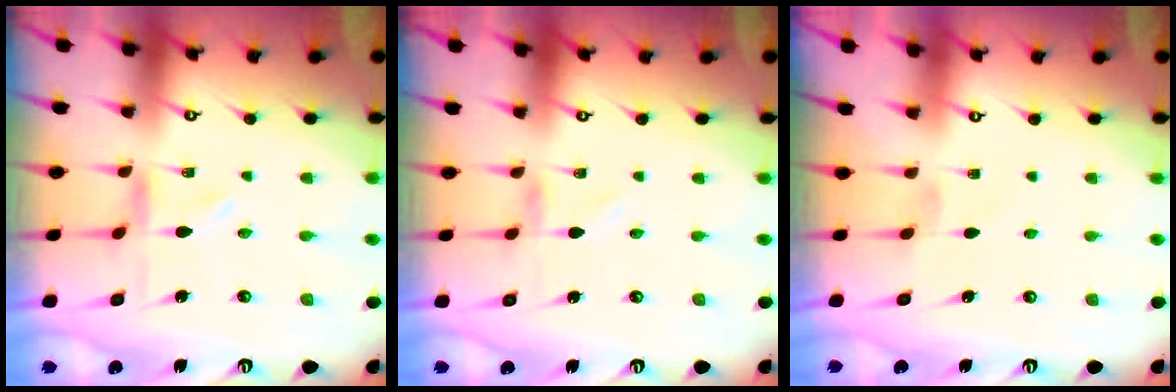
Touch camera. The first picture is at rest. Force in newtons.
{"total": 0.7, "press": 0.7, "slide": 0.1}
{"total": 0.0}